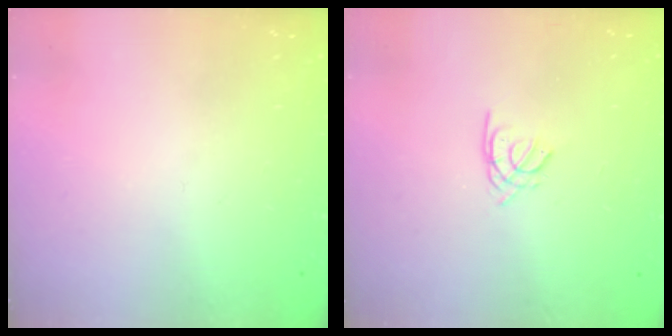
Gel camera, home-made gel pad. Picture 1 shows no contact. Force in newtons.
{"total": 1.4, "press": 1.4, "slide": 0.4}